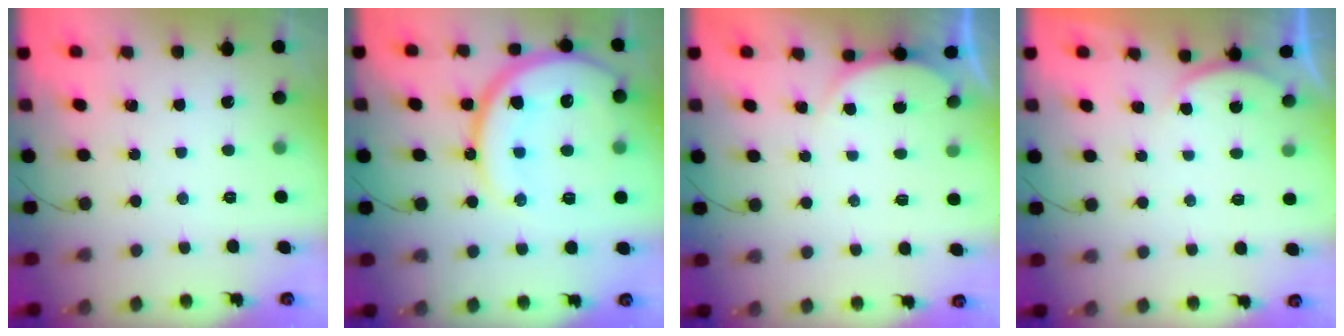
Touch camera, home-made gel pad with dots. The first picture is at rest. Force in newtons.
{"total": 21.0, "press": 20.9, "slide": 2.2}
{"total": 2.3, "press": 2.2, "slide": 0.6}
{"total": 2.8, "press": 2.7, "slide": 0.6}